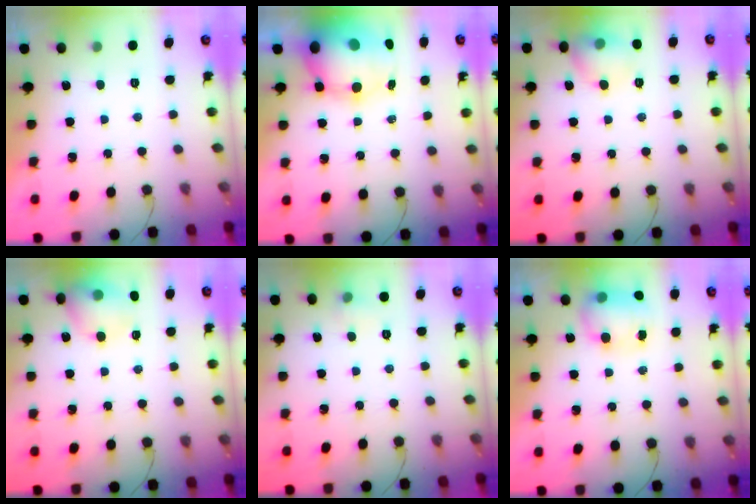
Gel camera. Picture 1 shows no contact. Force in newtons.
{"total": 17.5, "press": 15.4, "slide": 8.3}
{"total": 9.3, "press": 9.1, "slide": 1.9}
{"total": 11.8, "press": 11.6, "slide": 1.8}
{"total": 4.0, "press": 3.8, "slide": 1.3}
{"total": 7.9, "press": 7.8, "slide": 0.6}